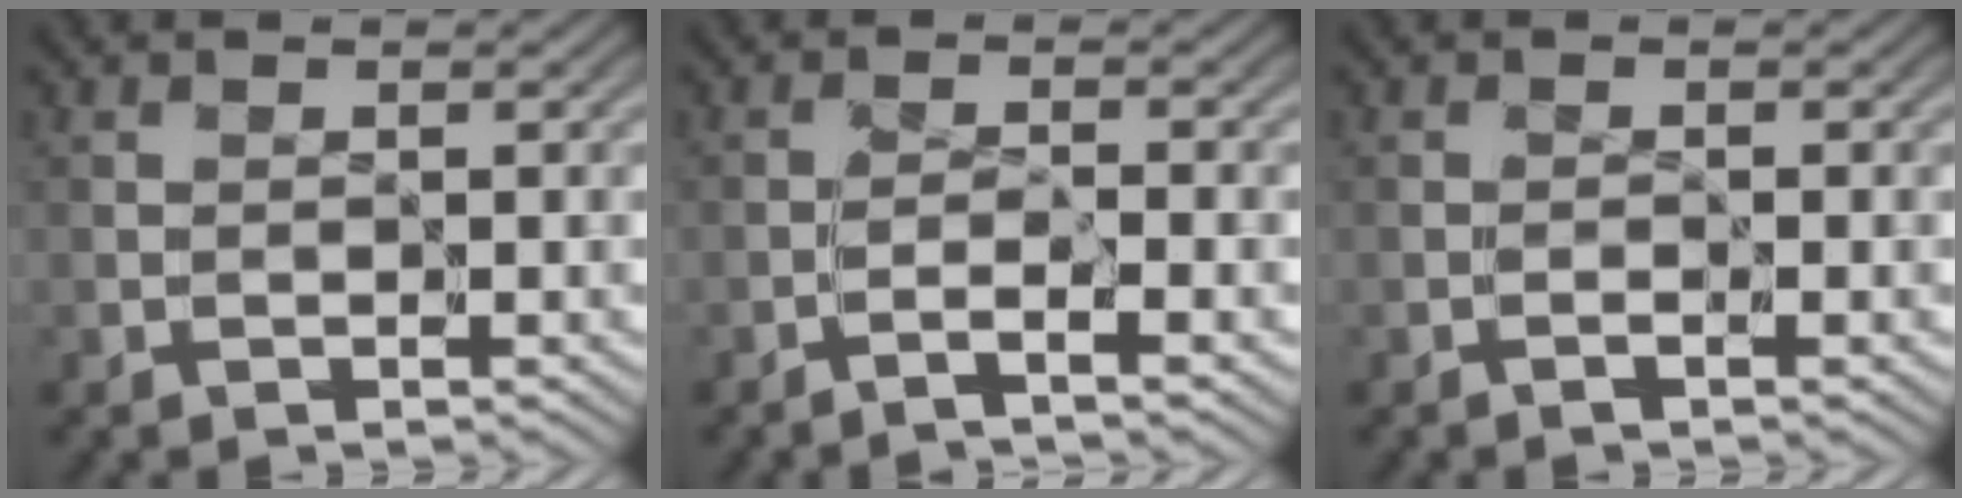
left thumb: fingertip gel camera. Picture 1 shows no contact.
{"total": 2.3, "force": [-1.7, -0.2, 1.5], "torque": [-0.026, 0.006, -0.040]}
{"total": 0.5, "force": [-0.3, -0.2, 0.4], "torque": [-0.009, 0.001, -0.008]}